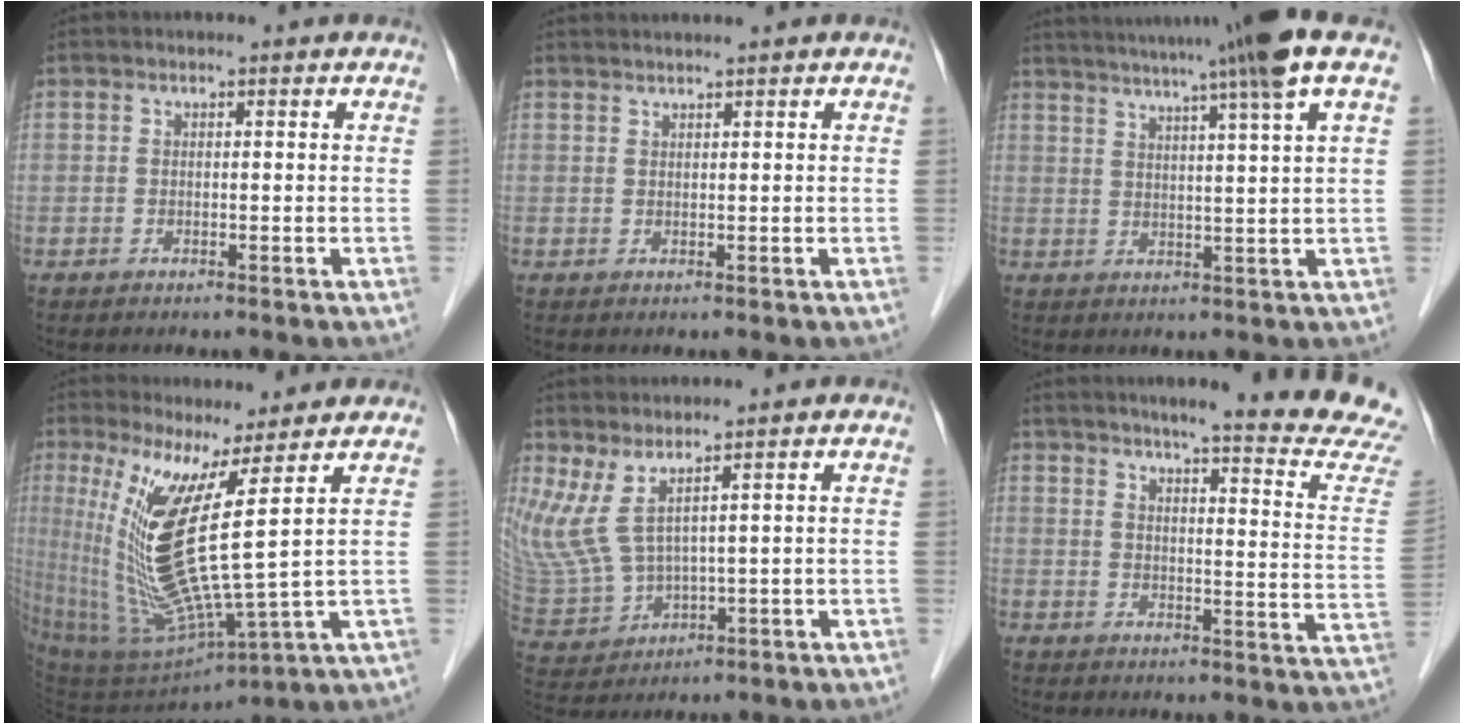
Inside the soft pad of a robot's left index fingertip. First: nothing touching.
{"total": 1.8, "force": [1.6, -0.4, 0.6], "torque": [-0.007, 0.014, 0.034]}
{"total": 14.9, "force": [11.4, -2.8, 9.2], "torque": [-0.151, -0.007, 0.154]}
{"total": 14.2, "force": [4.2, -0.1, 13.6], "torque": [-0.286, -0.034, 0.092]}
{"total": 10.4, "force": [5.1, 3.8, 8.3], "torque": [-0.224, -0.015, 0.124]}
{"total": 19.1, "force": [17.1, -1.8, 8.2], "torque": [-0.115, -0.092, 0.197]}